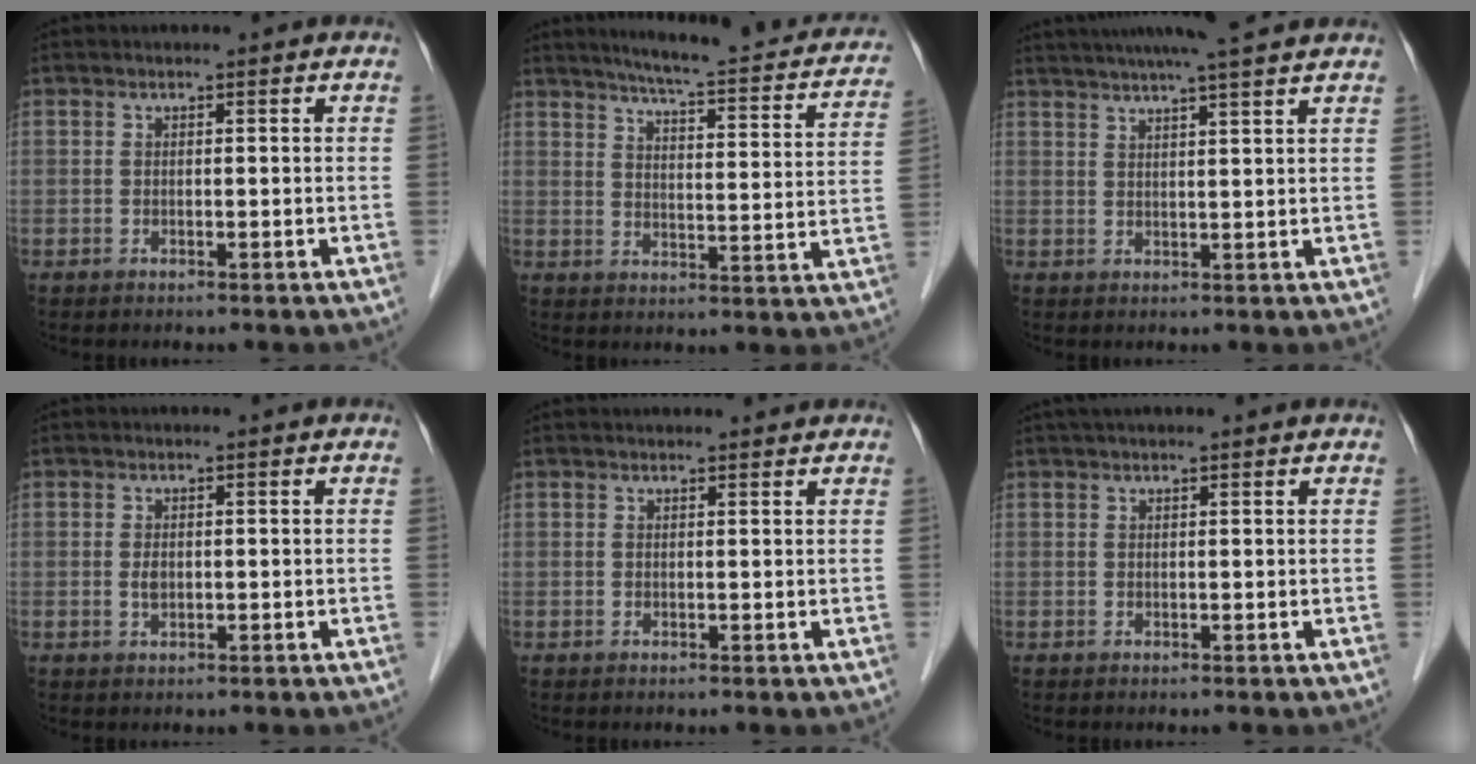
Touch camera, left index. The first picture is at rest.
{"total": 20.1, "force": [17.4, 2.8, 9.6], "torque": [-0.122, -0.018, 0.204]}
{"total": 13.1, "force": [11.3, -0.3, 6.7], "torque": [-0.114, 0.028, 0.150]}
{"total": 1.5, "force": [-0.1, 0.8, 1.2], "torque": [-0.027, 0.000, 0.000]}
{"total": 2.9, "force": [2.8, 0.4, 0.6], "torque": [-0.012, 0.017, 0.034]}
{"total": 3.5, "force": [3.0, 0.3, 1.8], "torque": [-0.024, 0.039, 0.043]}